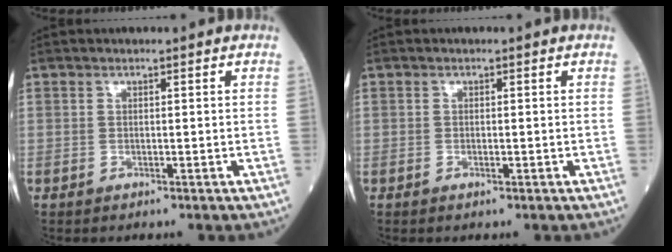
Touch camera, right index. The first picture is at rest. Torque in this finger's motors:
{"motor_torque": [-0.17, -0.08, 0.03, 0.00]}